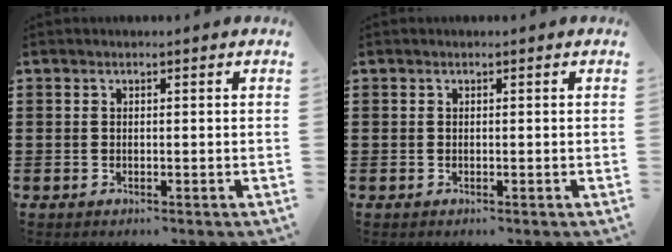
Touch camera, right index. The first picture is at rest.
{"total": 0.0}